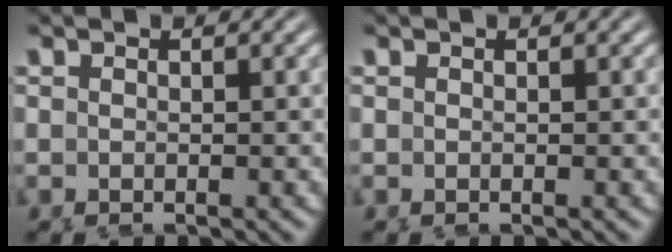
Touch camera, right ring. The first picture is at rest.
{"total": 0.0}